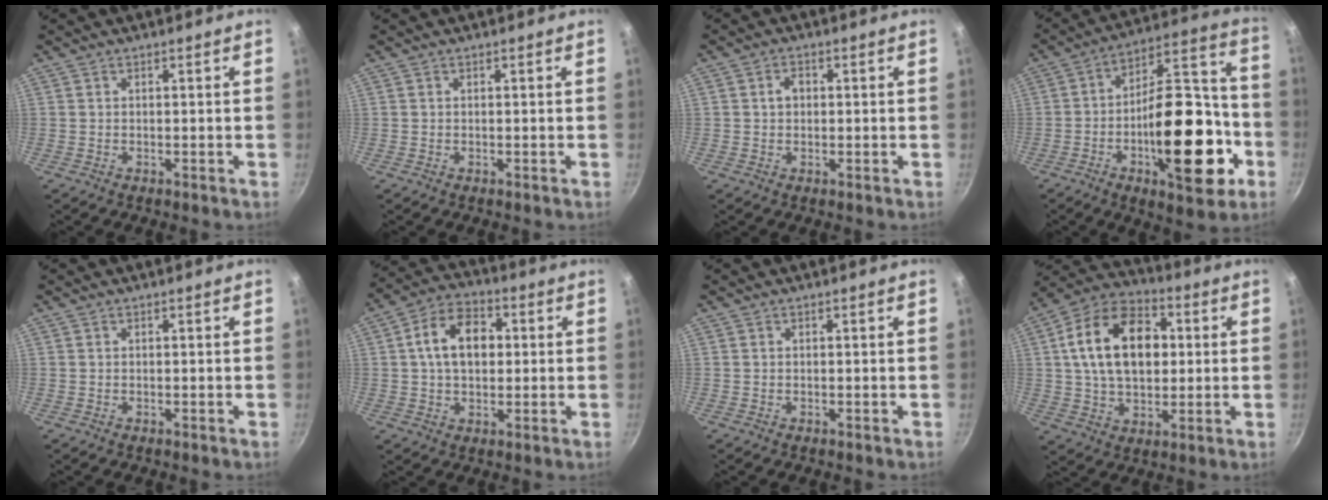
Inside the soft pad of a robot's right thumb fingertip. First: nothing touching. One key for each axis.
{"total": 0.0}
{"total": 2.4, "fx": 0.3, "fy": 1.9, "fz": 1.5, "tx": -0.014, "ty": 0.007, "tz": 0.003}
{"total": 25.4, "fx": -8.0, "fy": 11.2, "fz": 21.3, "tx": -0.275, "ty": 0.058, "tz": -0.119}
{"total": 0.0}
{"total": 11.3, "fx": 1.6, "fy": 7.8, "fz": 8.1, "tx": -0.107, "ty": 0.020, "tz": 0.013}
{"total": 0.0}
{"total": 18.7, "fx": 3.1, "fy": 12.5, "fz": 13.6, "tx": -0.200, "ty": 0.018, "tz": 0.039}